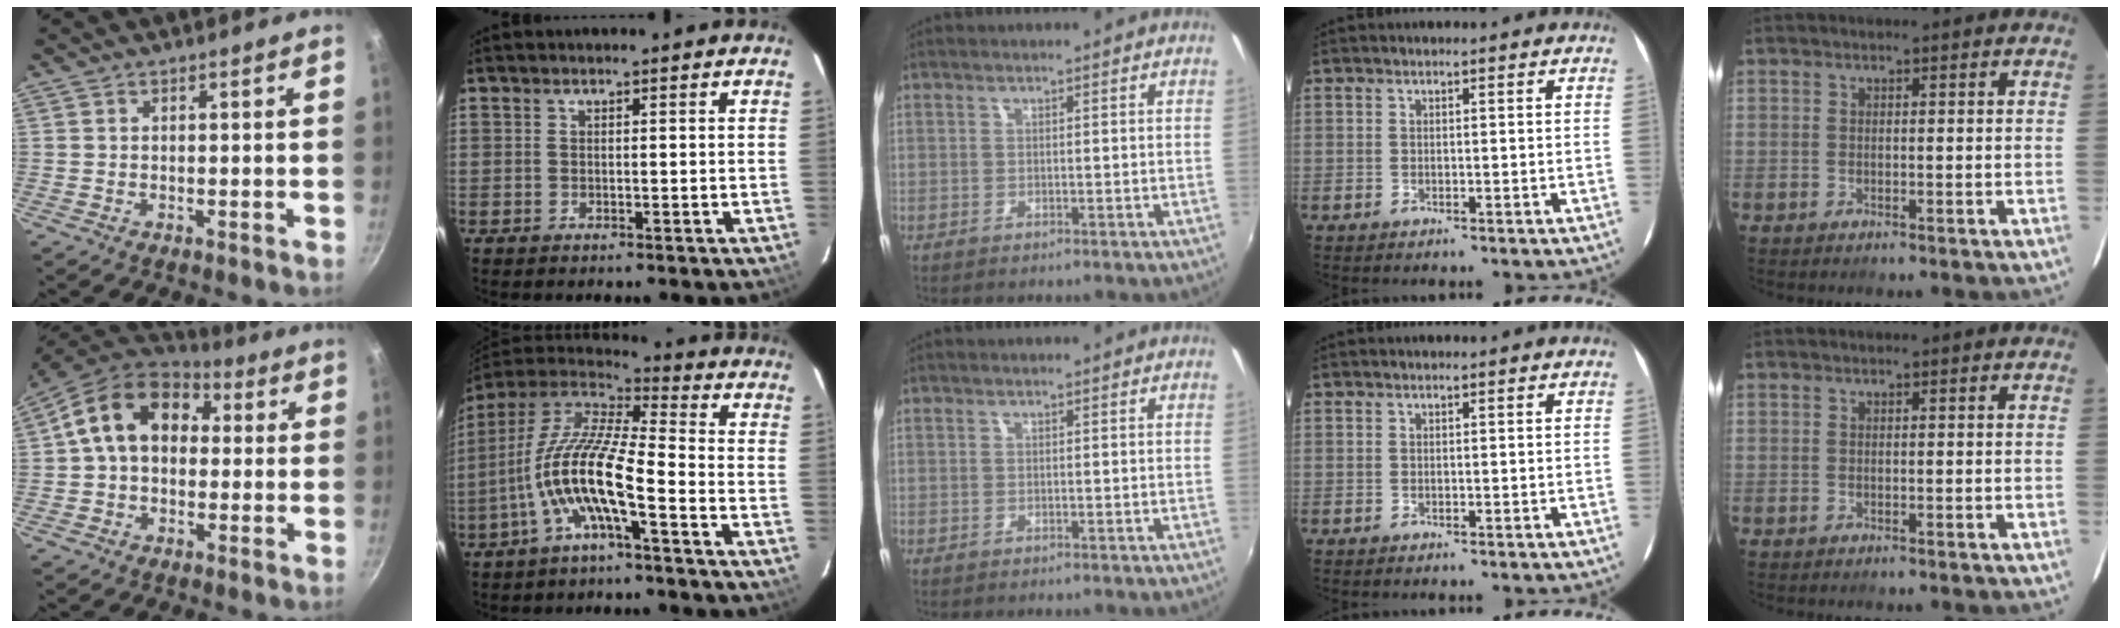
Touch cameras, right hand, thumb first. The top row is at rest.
{"thumb": {"total": 15.4, "force": [2.9, 11.2, 10.0], "torque": [-0.136, 0.030, 0.029]}, "index": {"total": 14.2, "force": [-5.2, 2.7, 12.9], "torque": [-0.247, -0.005, -0.106]}}